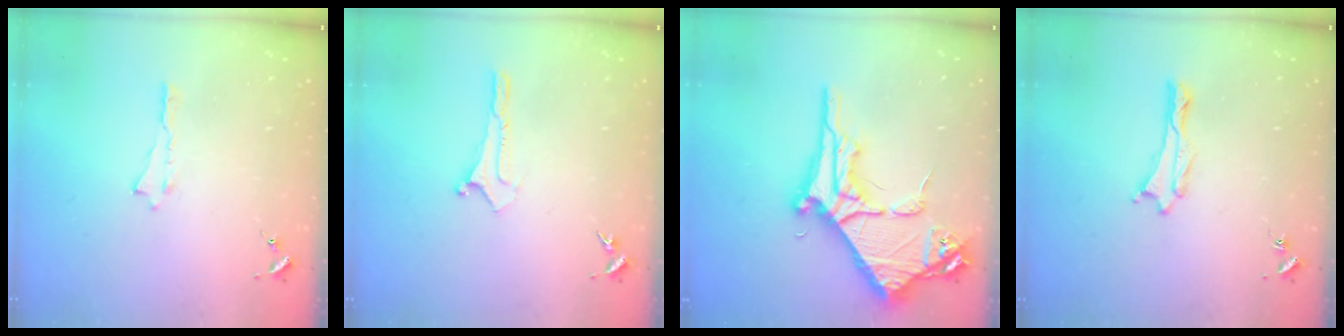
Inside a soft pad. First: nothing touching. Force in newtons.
{"total": 0.0}
{"total": 9.3, "press": 9.3, "slide": 0.9}
{"total": 0.0}